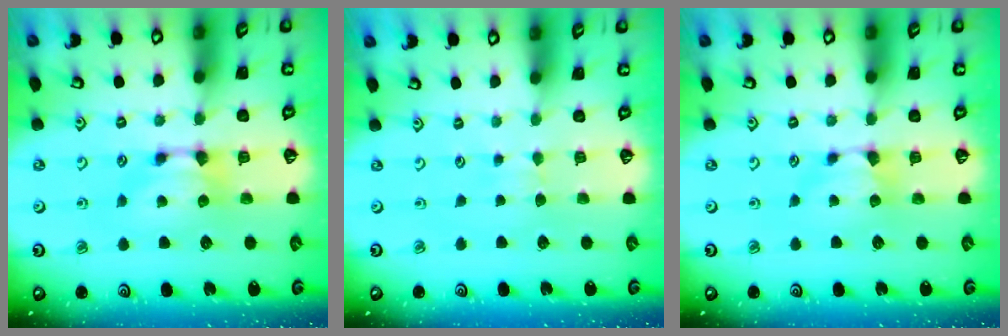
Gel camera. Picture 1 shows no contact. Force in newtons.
{"total": 2.7, "press": 2.7, "slide": 0.4}
{"total": 0.8, "press": 0.7, "slide": 0.2}